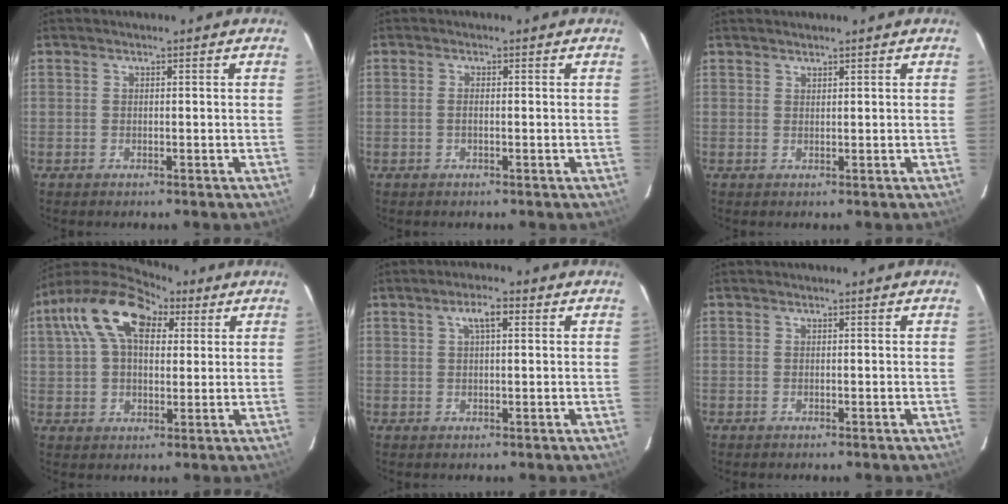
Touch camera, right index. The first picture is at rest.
{"total": 1.0, "force": [-0.2, 0.4, 0.9], "torque": [-0.021, 0.002, -0.005]}
{"total": 0.9, "force": [0.9, 0.2, 0.2], "torque": [-0.003, 0.002, 0.016]}
{"total": 15.7, "force": [6.5, 8.9, 11.1], "torque": [-0.214, 0.043, 0.105]}
{"total": 3.6, "force": [1.4, 1.1, 3.1], "torque": [-0.058, 0.011, 0.025]}
{"total": 0.0}